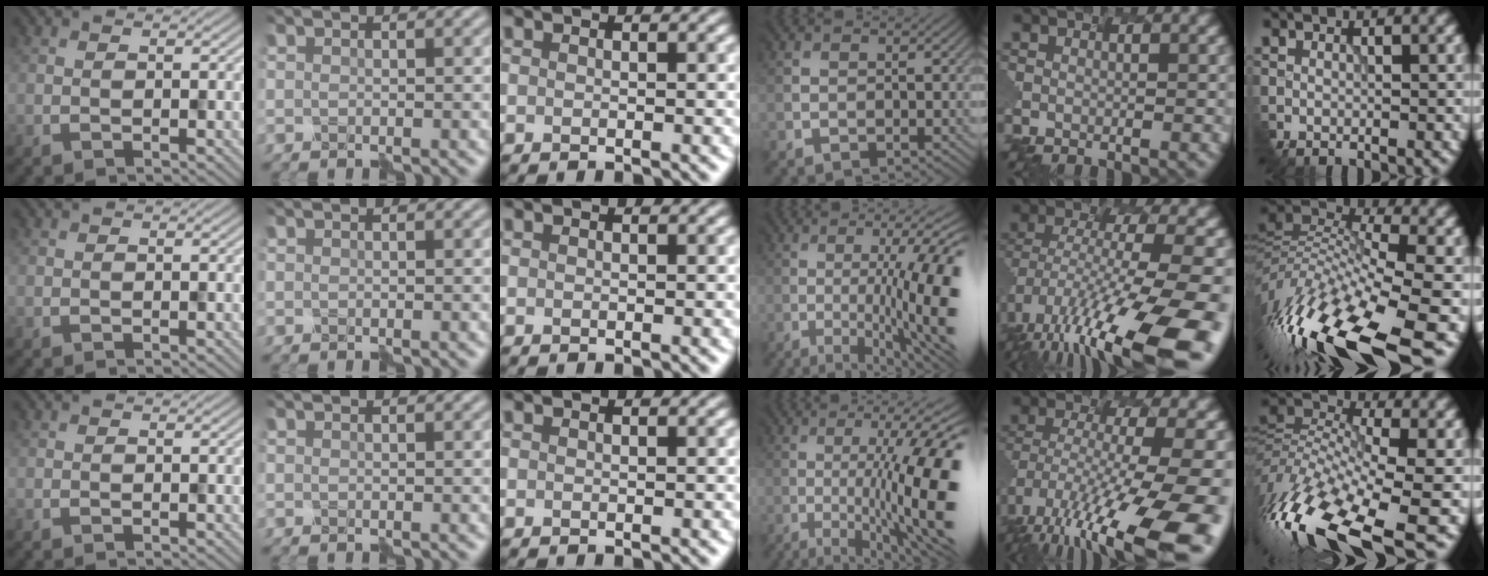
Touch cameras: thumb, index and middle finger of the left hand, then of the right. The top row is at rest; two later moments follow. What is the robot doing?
{"motion": "shake", "object": "plastic piggy bank"}